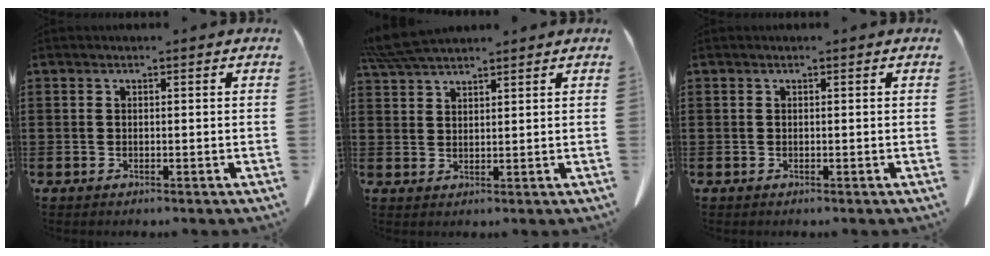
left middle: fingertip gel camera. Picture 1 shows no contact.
{"total": 5.3, "force": [4.8, 0.8, 2.2], "torque": [-0.057, -0.008, 0.091]}
{"total": 0.0}